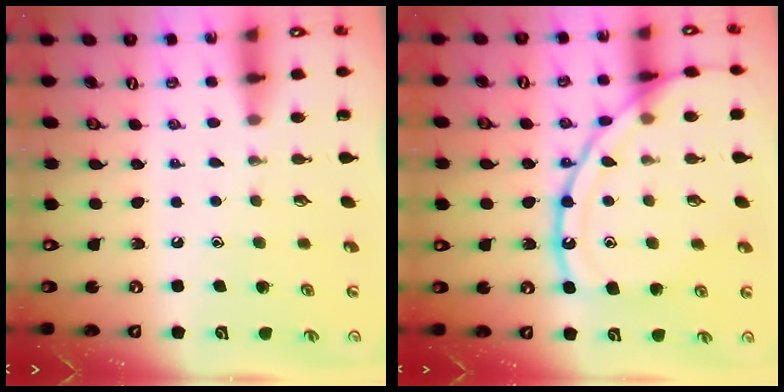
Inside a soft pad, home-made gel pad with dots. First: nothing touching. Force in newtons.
{"total": 17.3, "press": 17.3, "slide": 1.5}